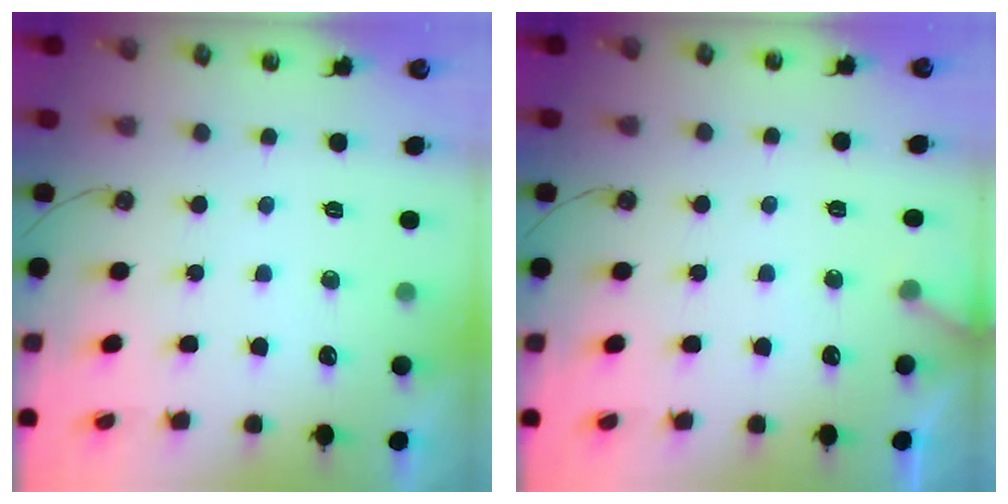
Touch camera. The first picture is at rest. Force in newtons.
{"total": 5.5, "press": 5.5, "slide": 0.3}